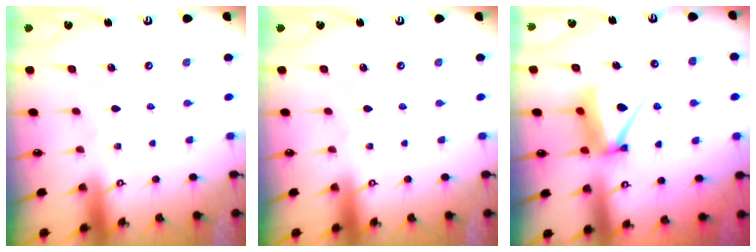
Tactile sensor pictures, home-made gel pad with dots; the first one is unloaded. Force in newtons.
{"total": 0.0}
{"total": 8.8, "press": 8.7, "slide": 1.0}